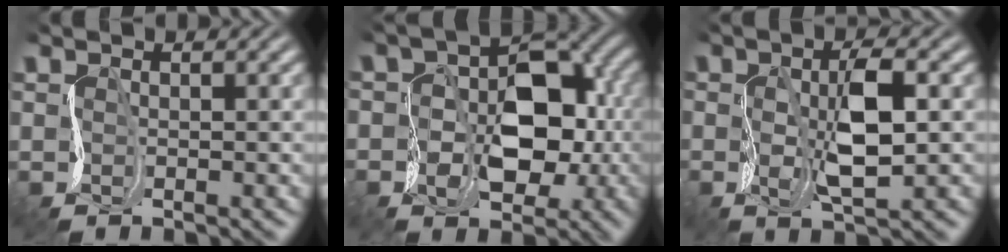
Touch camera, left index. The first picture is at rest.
{"total": 7.5, "force": [-0.8, 5.3, 5.3], "torque": [-0.092, -0.005, -0.004]}
{"total": 3.7, "force": [-0.1, 1.0, 3.6], "torque": [-0.089, -0.002, 0.002]}